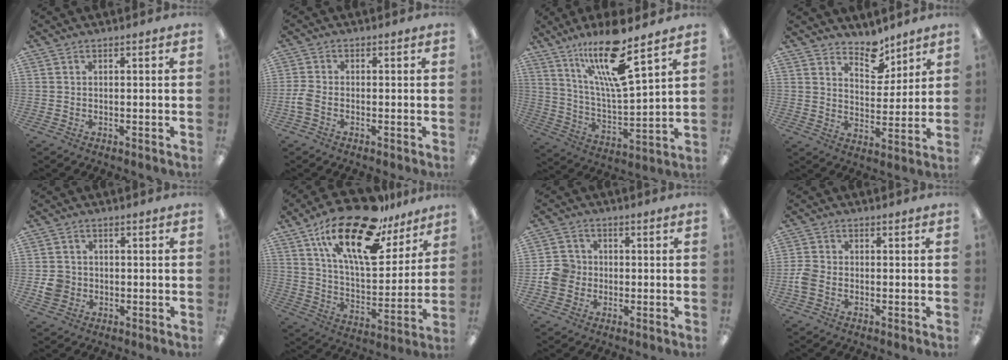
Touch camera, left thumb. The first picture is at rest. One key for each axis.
{"total": 3.0, "fx": -0.9, "fy": 1.6, "fz": 2.3, "tx": -0.052, "ty": 0.001, "tz": -0.018}
{"total": 17.1, "fx": 12.1, "fy": 2.8, "fz": 11.8, "tx": -0.224, "ty": -0.060, "tz": 0.197}
{"total": 8.4, "fx": 7.1, "fy": 3.9, "fz": 2.3, "tx": -0.014, "ty": -0.055, "tz": 0.126}
{"total": 4.4, "fx": -0.8, "fy": 4.0, "fz": 1.4, "tx": -0.018, "ty": 0.006, "tz": -0.014}
{"total": 24.3, "fx": 15.1, "fy": 10.1, "fz": 16.2, "tx": -0.262, "ty": -0.082, "tz": 0.257}
{"total": 6.0, "fx": -0.9, "fy": 5.6, "fz": 1.9, "tx": -0.031, "ty": 0.016, "tz": -0.014}
{"total": 3.7, "fx": -1.3, "fy": 2.5, "fz": 2.5, "tx": -0.053, "ty": 0.005, "tz": -0.025}